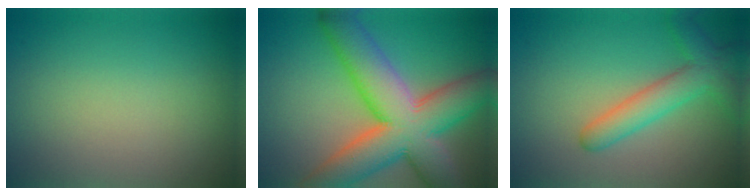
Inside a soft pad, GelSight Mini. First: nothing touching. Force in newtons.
{"total": 12.5, "press": 12.4, "slide": 1.2}
{"total": 4.0, "press": 4.0, "slide": 0.3}